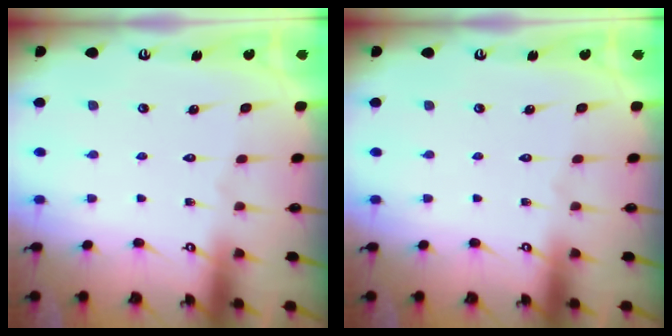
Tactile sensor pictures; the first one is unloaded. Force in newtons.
{"total": 0.0}